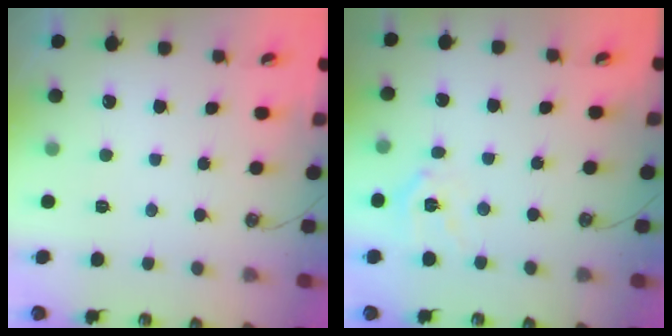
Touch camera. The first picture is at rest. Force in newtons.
{"total": 11.2, "press": 11.1, "slide": 1.6}